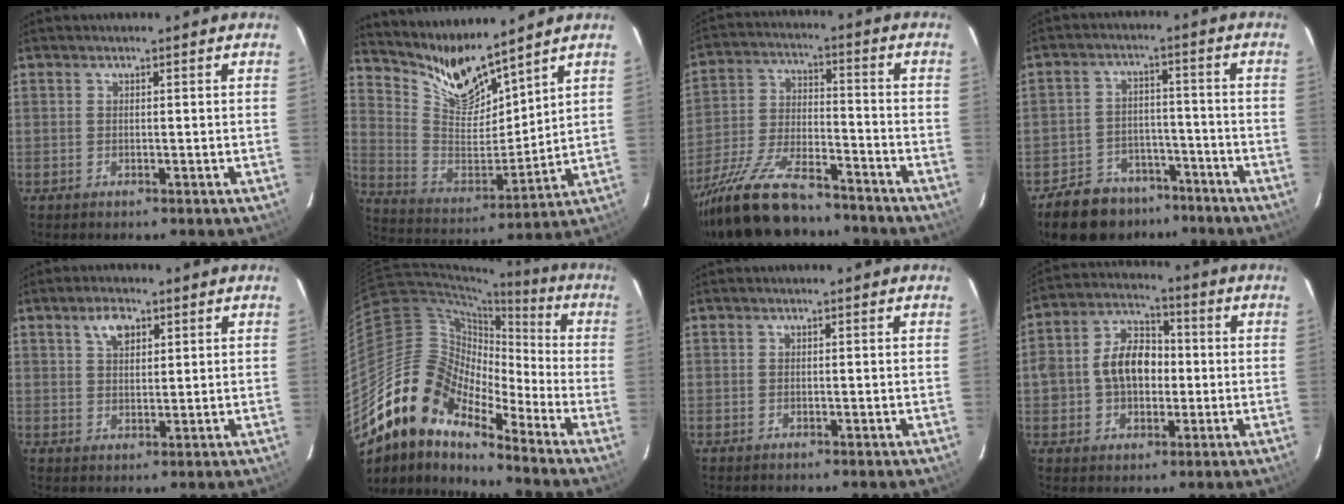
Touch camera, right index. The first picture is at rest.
{"total": 11.3, "force": [10.4, 1.6, 4.1], "torque": [-0.091, -0.025, 0.209]}
{"total": 21.7, "force": [-17.5, 6.4, 11.1], "torque": [-0.230, -0.038, -0.295]}
{"total": 12.6, "force": [-9.2, 7.5, 4.1], "torque": [-0.109, 0.017, -0.127]}
{"total": 4.3, "force": [2.3, 2.3, 2.8], "torque": [-0.049, 0.010, 0.043]}
{"total": 17.9, "force": [-13.8, 7.6, 8.5], "torque": [-0.146, 0.005, -0.275]}
{"total": 0.0}
{"total": 10.9, "force": [-0.5, 7.8, 7.6], "torque": [-0.151, 0.031, -0.006]}